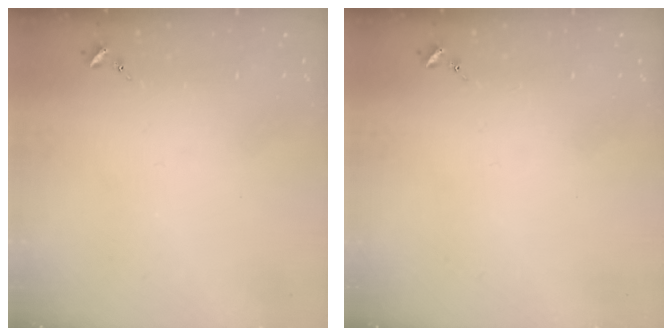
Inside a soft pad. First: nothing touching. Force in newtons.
{"total": 0.0}